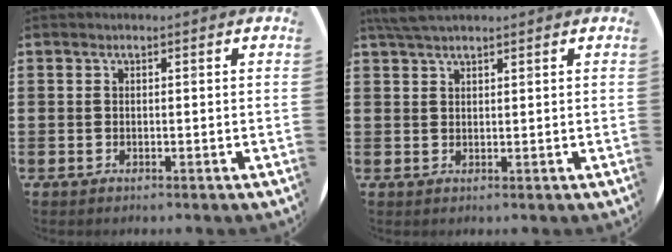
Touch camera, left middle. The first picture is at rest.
{"total": 2.5, "force": [2.2, 0.4, 1.2], "torque": [-0.028, 0.004, 0.041]}